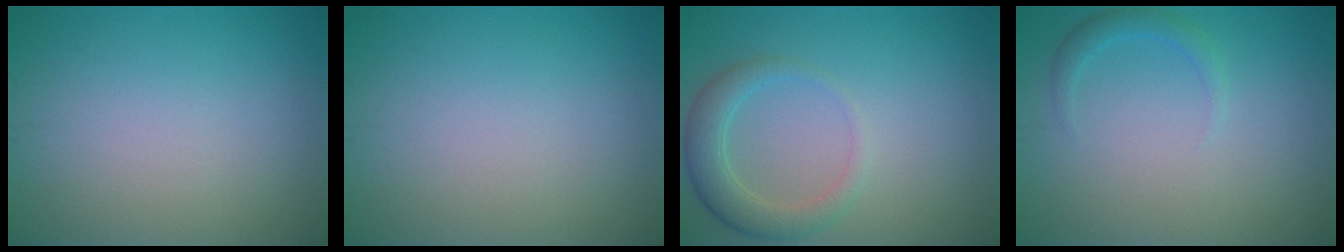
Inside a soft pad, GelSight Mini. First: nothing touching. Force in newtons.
{"total": 0.0}
{"total": 2.4, "press": 2.4, "slide": 0.4}
{"total": 1.4, "press": 1.4, "slide": 0.1}